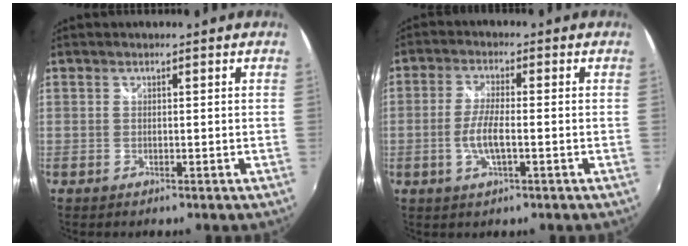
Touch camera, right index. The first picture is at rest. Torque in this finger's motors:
{"motor_torque": [0.21, -0.09, 0.42, 0.08]}